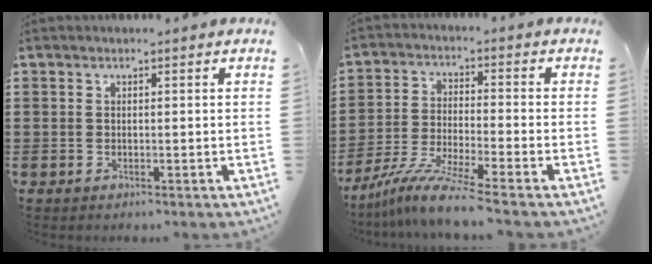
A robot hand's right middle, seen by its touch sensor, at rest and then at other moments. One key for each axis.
{"total": 7.8, "fx": -6.6, "fy": -0.3, "fz": 4.1, "tx": -0.086, "ty": -0.013, "tz": -0.128}